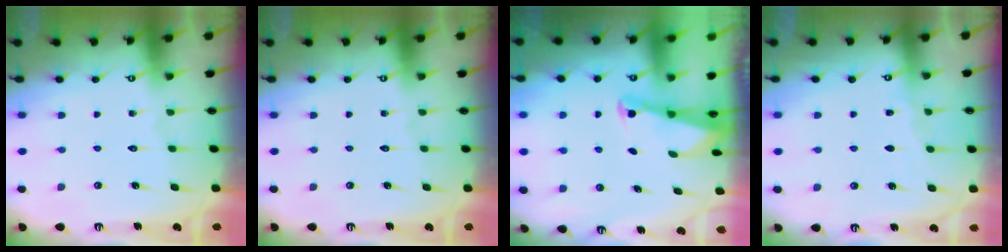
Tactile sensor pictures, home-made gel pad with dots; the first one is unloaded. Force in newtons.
{"total": 0.0}
{"total": 1.9, "press": 1.9, "slide": 0.4}
{"total": 2.8, "press": 2.8, "slide": 0.3}